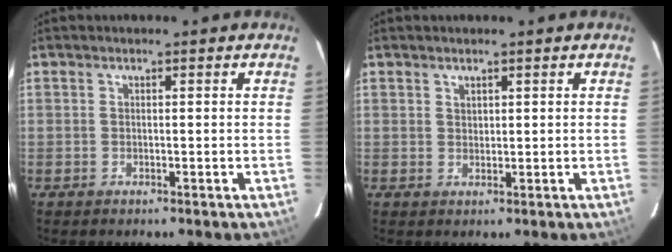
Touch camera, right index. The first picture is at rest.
{"total": 2.3, "force": [1.2, 1.8, 0.7], "torque": [-0.005, 0.004, 0.023]}